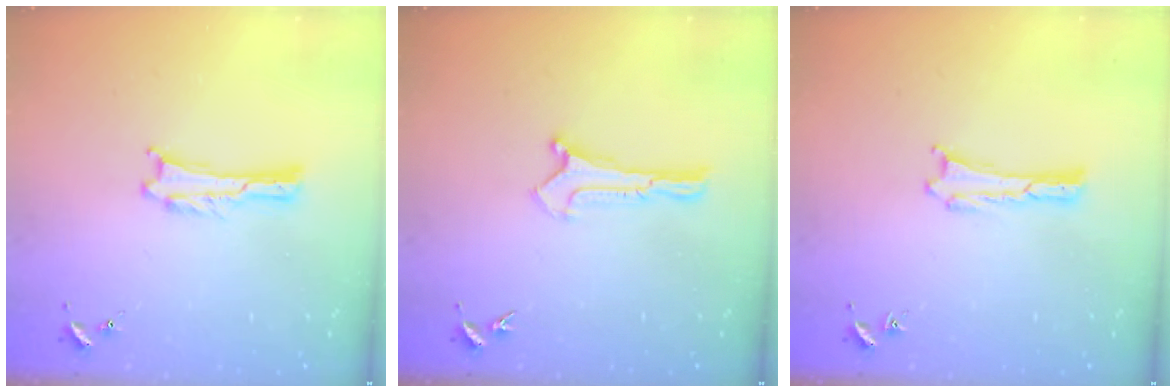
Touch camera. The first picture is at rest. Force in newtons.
{"total": 0.0}
{"total": 0.0}